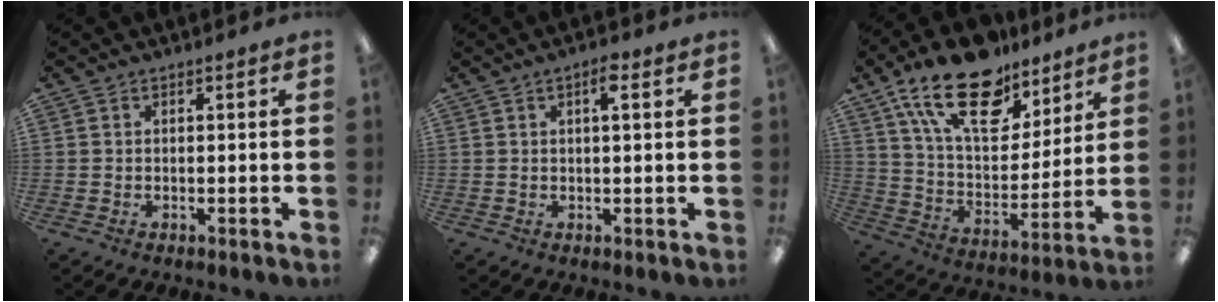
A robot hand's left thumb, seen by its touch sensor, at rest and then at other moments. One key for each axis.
{"total": 3.2, "fx": 1.5, "fy": 0.8, "fz": 2.7, "tx": -0.042, "ty": 0.001, "tz": 0.020}
{"total": 22.1, "fx": 14.5, "fy": 11.0, "fz": 12.6, "tx": -0.217, "ty": -0.074, "tz": 0.258}